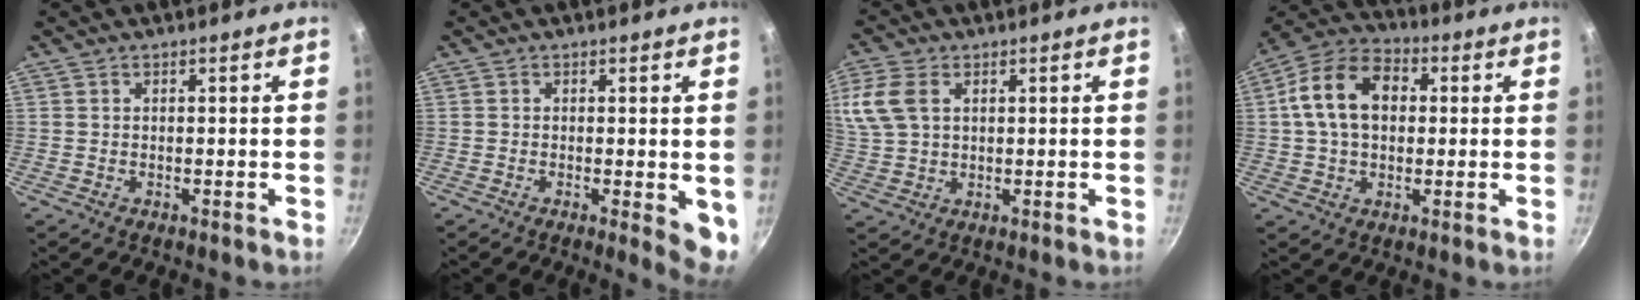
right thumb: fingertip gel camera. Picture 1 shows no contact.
{"total": 4.9, "force": [-0.5, 1.7, 4.5], "torque": [-0.049, -0.007, -0.005]}
{"total": 8.5, "force": [2.8, 5.6, 5.8], "torque": [-0.129, 0.006, 0.055]}
{"total": 13.4, "force": [1.9, 9.4, 9.4], "torque": [-0.139, 0.025, 0.015]}